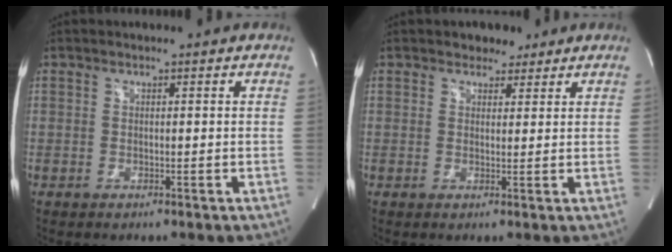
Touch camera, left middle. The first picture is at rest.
{"total": 2.8, "force": [2.1, 1.8, 0.6], "torque": [-0.007, 0.005, 0.029]}